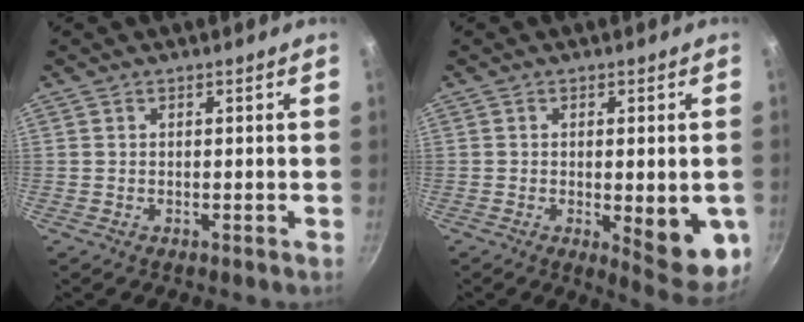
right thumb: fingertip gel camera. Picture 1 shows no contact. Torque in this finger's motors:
{"motor_torque": [-0.21, 0.73, 1.13, -0.27, 0.03]}